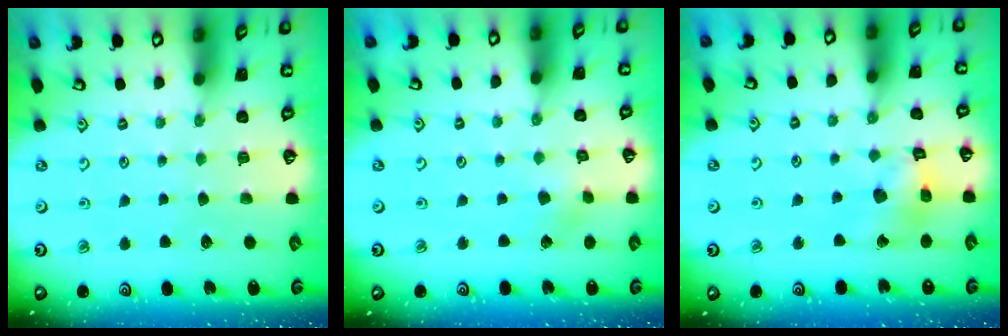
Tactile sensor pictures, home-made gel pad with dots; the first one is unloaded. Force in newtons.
{"total": 2.2, "press": 2.2, "slide": 0.1}
{"total": 10.0, "press": 9.9, "slide": 1.0}